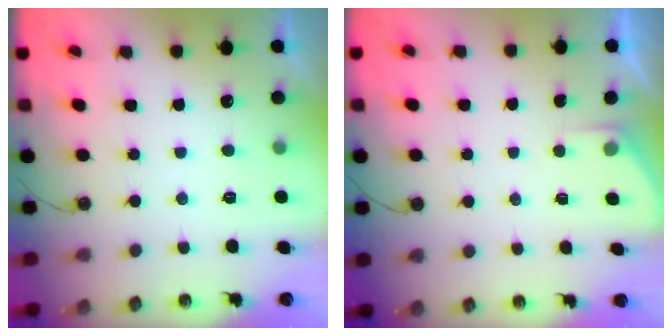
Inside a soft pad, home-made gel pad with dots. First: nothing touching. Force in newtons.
{"total": 1.4, "press": 1.3, "slide": 0.2}